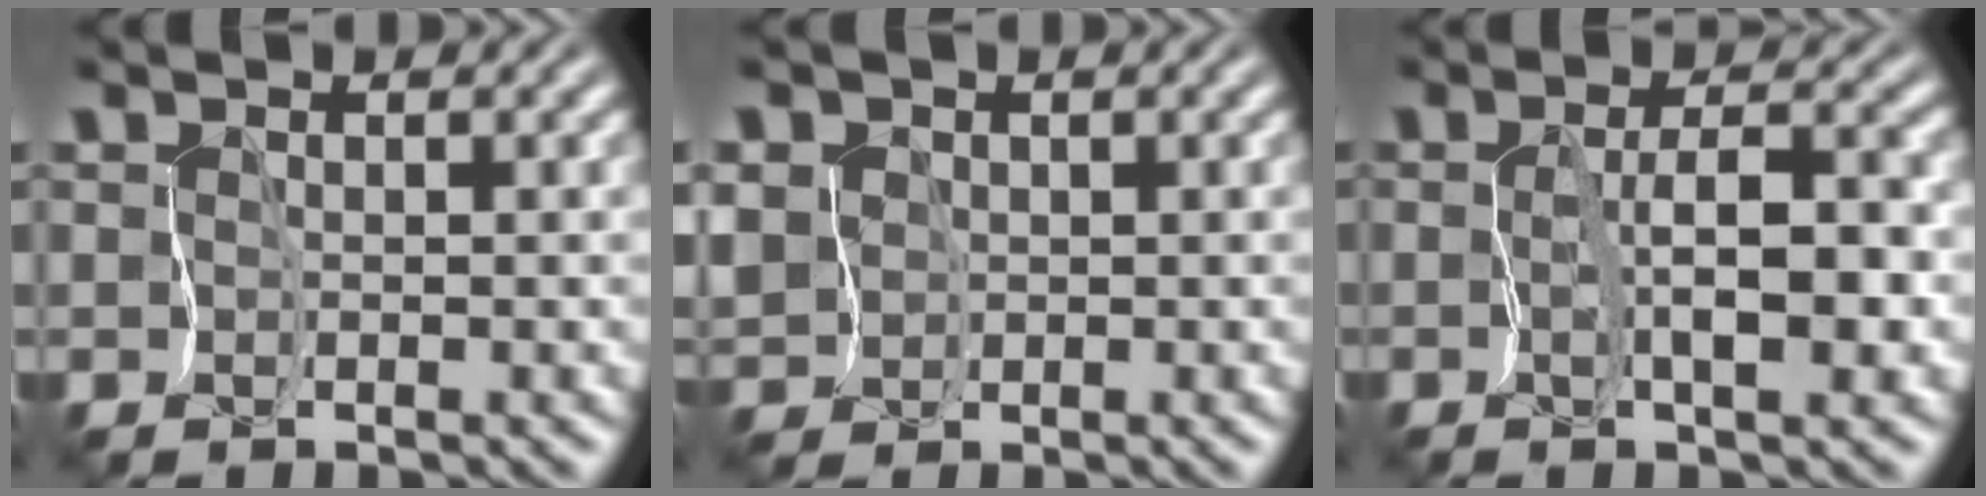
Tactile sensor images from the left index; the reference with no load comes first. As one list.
[{"total": 3.0, "force": [0.1, 2.9, 0.9], "torque": [-0.040, 0.007, 0.004]}, {"total": 4.3, "force": [-1.0, 1.4, 3.9], "torque": [-0.064, -0.002, -0.020]}]